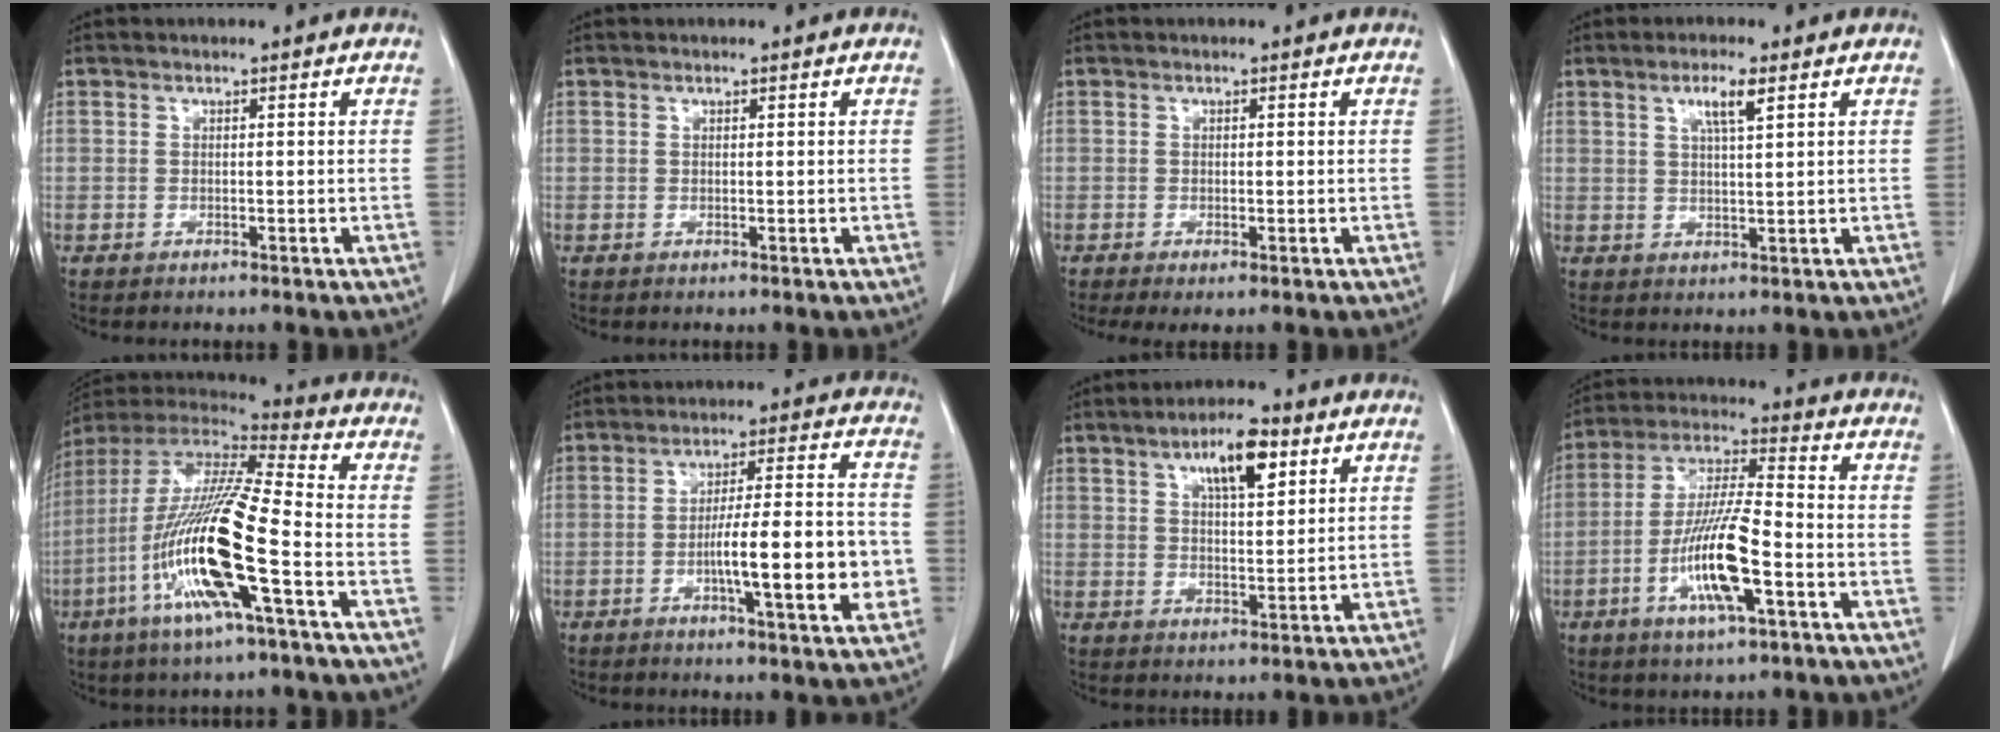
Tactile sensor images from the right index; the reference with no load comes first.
{"total": 0.0}
{"total": 3.3, "force": [-0.9, 1.3, 2.9], "torque": [-0.063, -0.005, -0.014]}
{"total": 4.6, "force": [2.4, 0.8, 3.9], "torque": [-0.074, 0.001, 0.044]}
{"total": 20.7, "force": [-6.5, 1.8, 19.5], "torque": [-0.419, -0.026, -0.129]}
{"total": 14.2, "force": [-3.3, 1.9, 13.7], "torque": [-0.212, 0.010, -0.048]}
{"total": 8.9, "force": [4.4, 3.0, 7.2], "torque": [-0.126, 0.008, 0.077]}
{"total": 13.2, "force": [-4.5, 2.1, 12.2], "torque": [-0.245, -0.005, -0.081]}